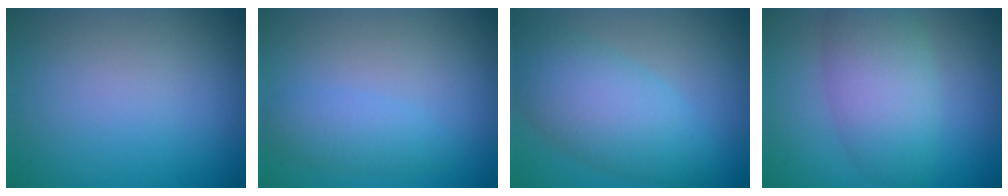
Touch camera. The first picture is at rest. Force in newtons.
{"total": 2.1, "press": 2.1, "slide": 0.1}
{"total": 6.4, "press": 6.4, "slide": 0.2}
{"total": 5.4, "press": 5.4, "slide": 0.4}